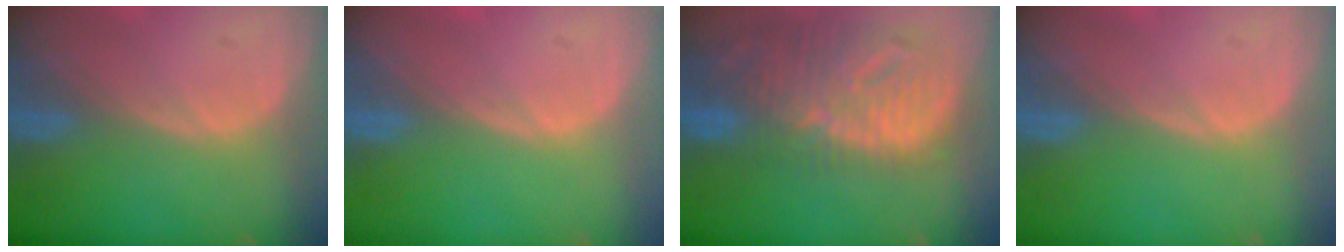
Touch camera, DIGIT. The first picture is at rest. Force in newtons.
{"total": 0.0}
{"total": 12.7, "press": 11.0, "slide": 6.4}
{"total": 0.0}